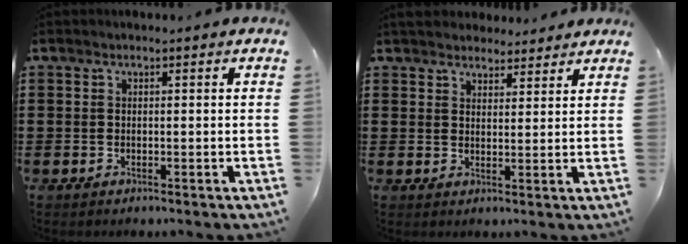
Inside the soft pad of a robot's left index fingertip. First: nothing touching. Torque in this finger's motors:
{"motor_torque": [2.14, 0.00, 0.16, -0.02]}